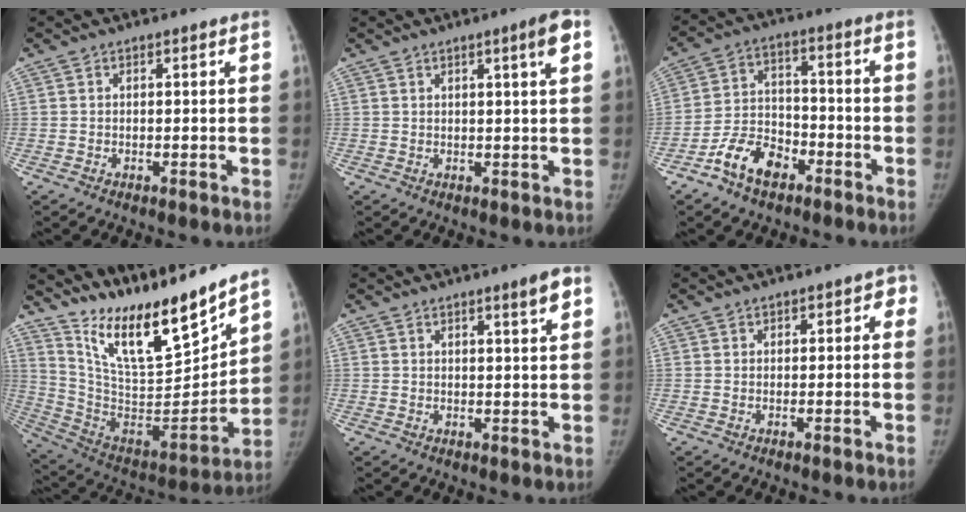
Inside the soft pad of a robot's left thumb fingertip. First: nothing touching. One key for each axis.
{"total": 3.8, "fx": 1.6, "fy": -0.1, "fz": 3.4, "tx": -0.047, "ty": -0.006, "tz": 0.023}
{"total": 9.8, "fx": -6.1, "fy": 5.8, "fz": 5.1, "tx": -0.079, "ty": 0.042, "tz": -0.116}
{"total": 20.7, "fx": 17.2, "fy": 3.9, "fz": 10.9, "tx": -0.136, "ty": -0.120, "tz": 0.311}
{"total": 3.1, "fx": 1.8, "fy": 0.1, "fz": 2.6, "tx": -0.034, "ty": -0.012, "tz": 0.027}
{"total": 2.1, "fx": 0.1, "fy": 1.6, "fz": 1.2, "tx": 0.007, "ty": 0.007, "tz": -0.007}